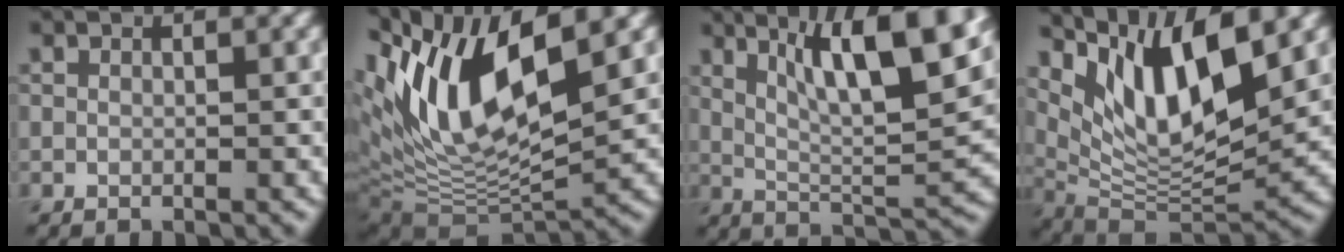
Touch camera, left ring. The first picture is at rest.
{"total": 12.6, "force": [4.5, 4.7, 10.7], "torque": [-0.208, 0.004, 0.084]}
{"total": 10.8, "force": [5.0, 2.5, 9.2], "torque": [-0.139, 0.002, 0.087]}
{"total": 10.2, "force": [5.7, 3.3, 7.8], "torque": [-0.135, -0.012, 0.112]}